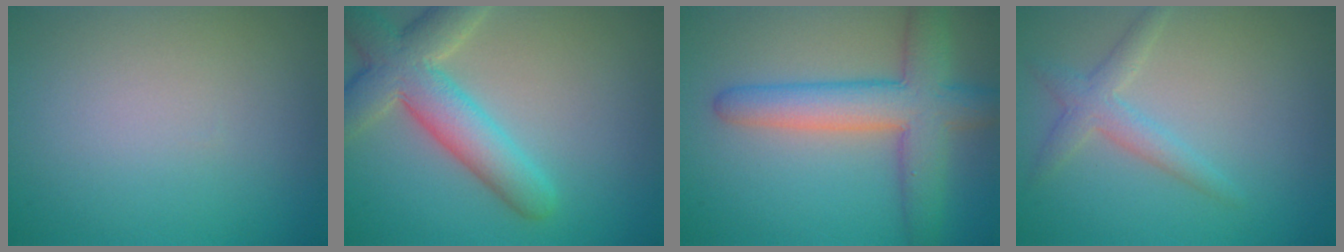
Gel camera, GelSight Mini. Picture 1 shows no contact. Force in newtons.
{"total": 6.5, "press": 6.5, "slide": 0.4}
{"total": 6.7, "press": 6.7, "slide": 0.3}
{"total": 2.4, "press": 2.4, "slide": 0.2}